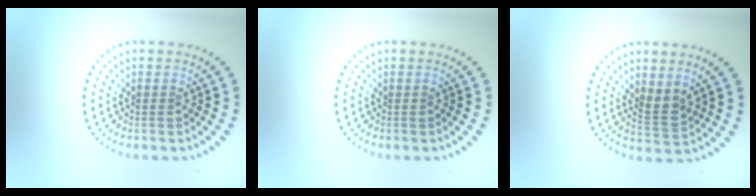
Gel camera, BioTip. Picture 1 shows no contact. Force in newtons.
{"total": 0.0}
{"total": 1.9, "press": 1.6, "slide": 1.0}